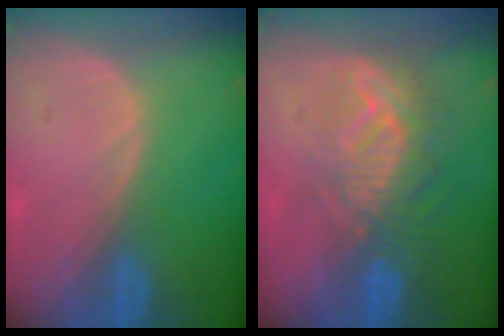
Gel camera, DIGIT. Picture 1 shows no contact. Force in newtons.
{"total": 9.5, "press": 8.3, "slide": 4.7}